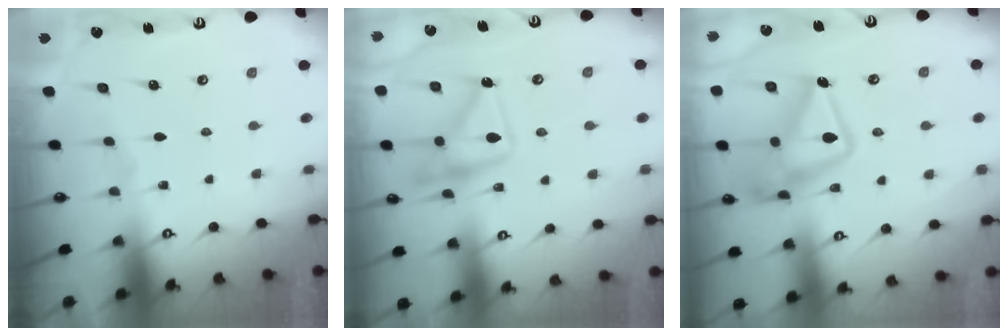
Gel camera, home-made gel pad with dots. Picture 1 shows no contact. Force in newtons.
{"total": 16.3, "press": 16.3, "slide": 1.1}
{"total": 19.0, "press": 19.0, "slide": 1.3}